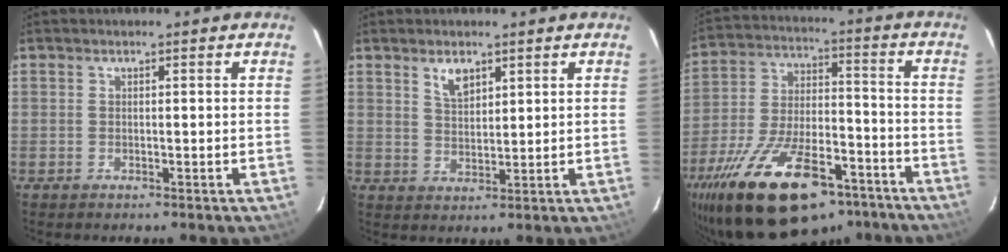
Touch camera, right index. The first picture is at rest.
{"total": 4.0, "force": [2.6, 1.9, 2.4], "torque": [-0.042, 0.002, 0.049]}
{"total": 26.3, "force": [-18.0, 11.0, 15.8], "torque": [-0.302, -0.021, -0.273]}